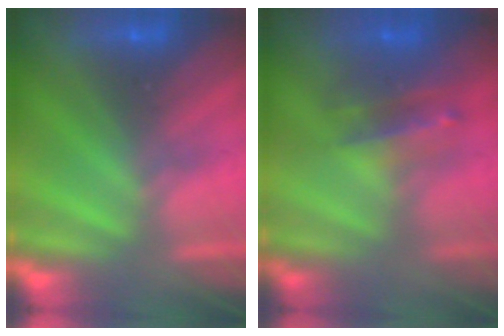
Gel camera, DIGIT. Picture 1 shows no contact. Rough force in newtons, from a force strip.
{"total": 2.7}